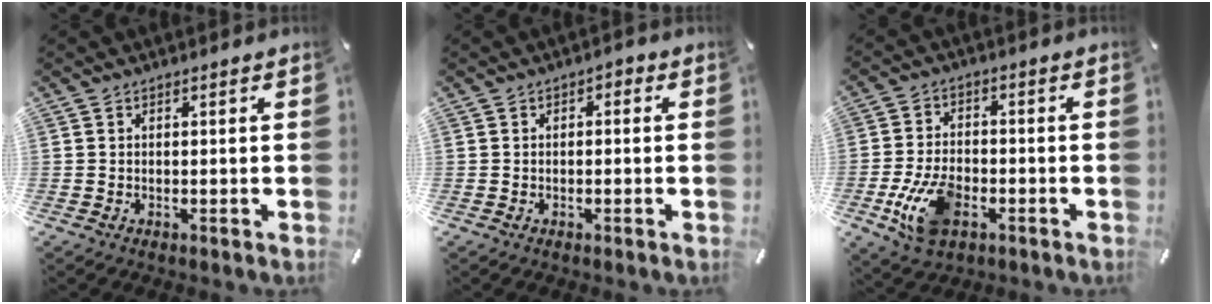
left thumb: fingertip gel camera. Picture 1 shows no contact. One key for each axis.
{"total": 1.4, "fx": -0.8, "fy": 0.9, "fz": 0.5, "tx": -0.009, "ty": 0.006, "tz": -0.018}
{"total": 11.2, "fx": -4.0, "fy": 7.0, "fz": 7.8, "tx": -0.160, "ty": 0.006, "tz": -0.072}